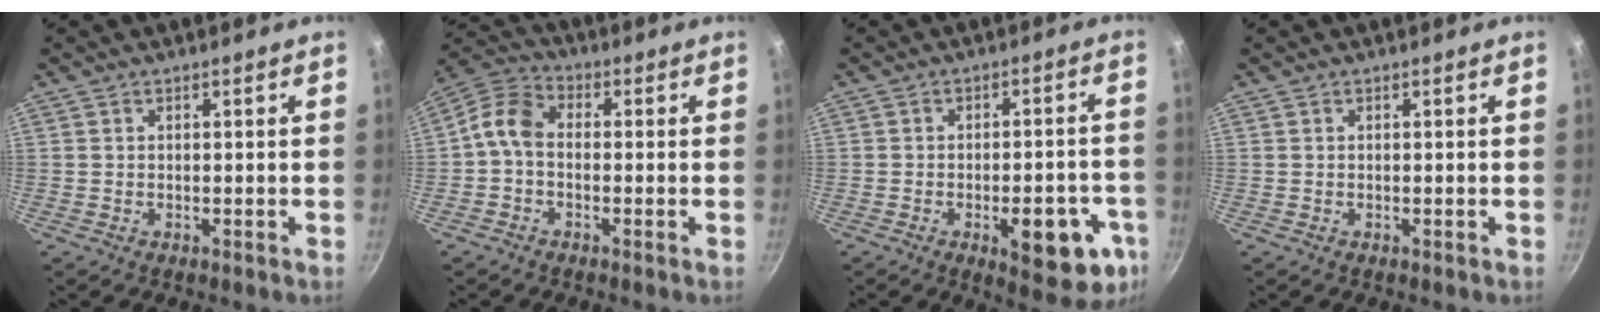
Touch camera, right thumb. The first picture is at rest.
{"total": 6.6, "force": [-1.1, 4.7, 4.4], "torque": [-0.088, 0.031, -0.038]}
{"total": 14.2, "force": [-5.4, 6.1, 11.6], "torque": [-0.101, 0.018, -0.064]}
{"total": 0.0}